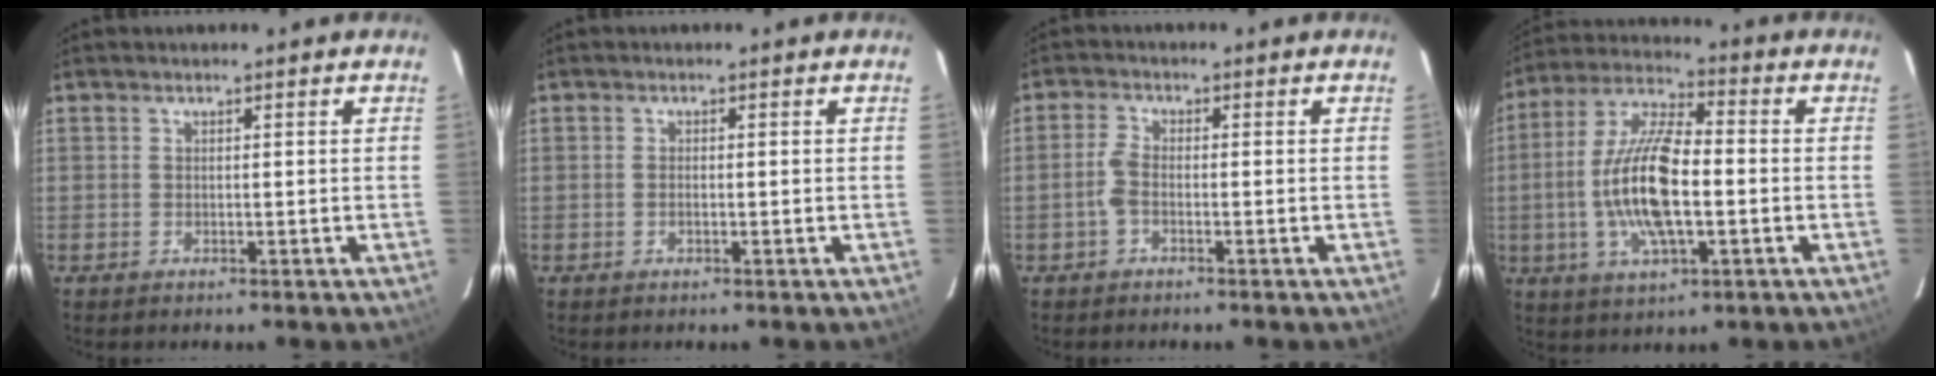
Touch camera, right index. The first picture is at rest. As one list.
[{"total": 1.0, "force": [-0.3, 0.5, 0.8], "torque": [-0.016, 0.002, -0.007]}, {"total": 2.6, "force": [-1.2, 1.1, 2.0], "torque": [-0.052, 0.008, -0.026]}, {"total": 15.6, "force": [-2.4, 5.3, 14.4], "torque": [-0.294, 0.003, -0.048]}]